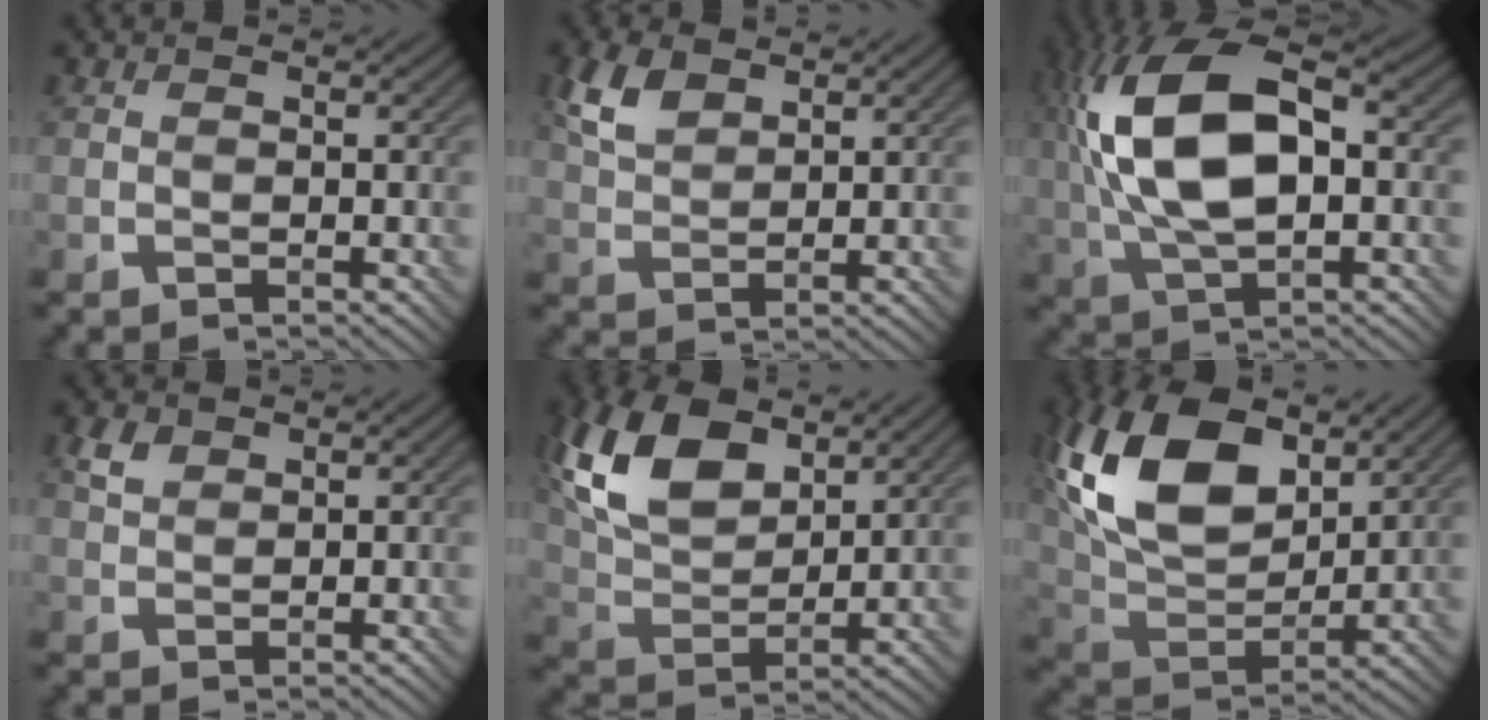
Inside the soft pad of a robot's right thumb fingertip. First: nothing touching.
{"total": 5.1, "force": [2.9, 2.7, 3.1], "torque": [-0.076, 0.004, 0.061]}
{"total": 15.4, "force": [2.1, 7.4, 13.3], "torque": [-0.288, 0.016, 0.032]}
{"total": 2.4, "force": [1.4, 1.5, 1.2], "torque": [-0.029, 0.003, 0.028]}
{"total": 12.4, "force": [6.0, 6.8, 8.5], "torque": [-0.205, 0.023, 0.117]}
{"total": 16.8, "force": [7.3, 9.3, 11.9], "torque": [-0.265, 0.022, 0.124]}